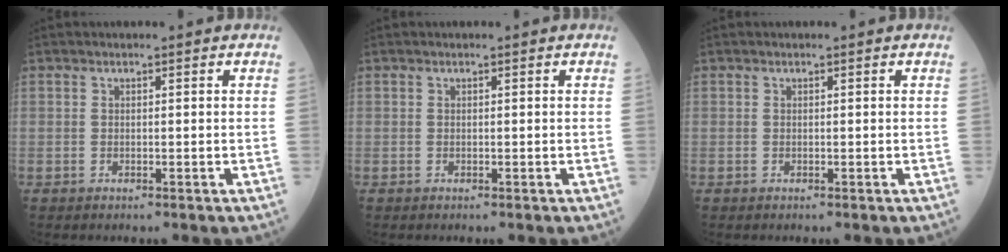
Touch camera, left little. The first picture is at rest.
{"total": 0.0}
{"total": 0.0}